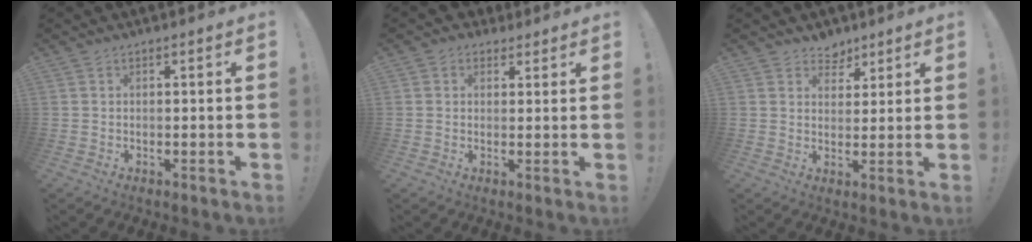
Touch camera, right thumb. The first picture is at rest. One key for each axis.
{"total": 2.8, "fx": 1.1, "fy": 2.5, "fz": 0.7, "tx": -0.012, "ty": 0.001, "tz": 0.022}
{"total": 5.2, "fx": 3.5, "fy": 3.8, "fz": 0.3, "tx": -0.002, "ty": -0.027, "tz": 0.069}